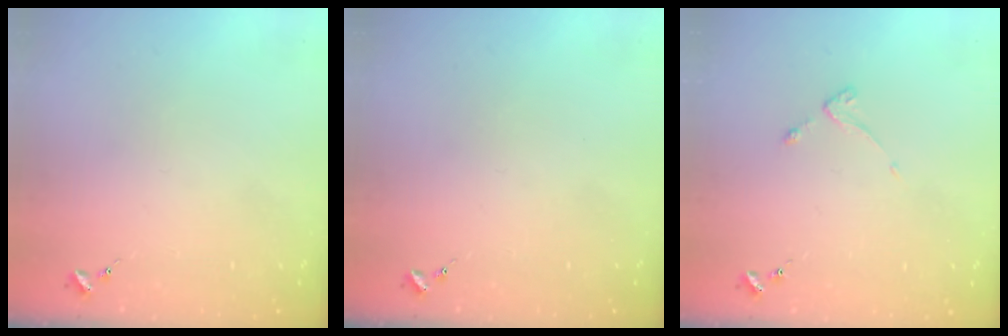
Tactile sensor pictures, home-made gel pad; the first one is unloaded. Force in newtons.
{"total": 0.0}
{"total": 2.6, "press": 2.6, "slide": 0.5}